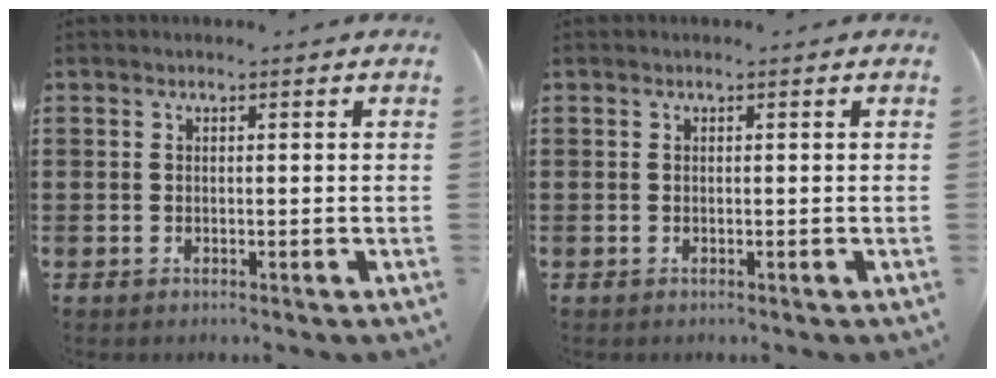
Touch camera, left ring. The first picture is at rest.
{"total": 0.0}